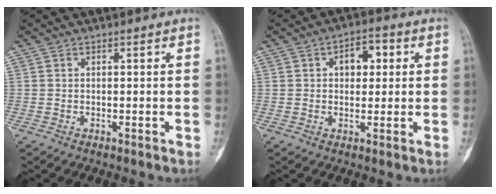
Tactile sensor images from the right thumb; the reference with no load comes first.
{"total": 5.8, "force": [1.4, 3.8, 4.1], "torque": [-0.034, 0.010, 0.016]}